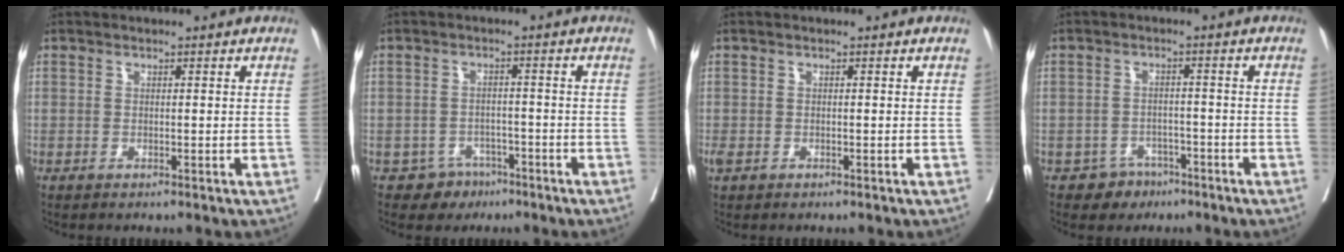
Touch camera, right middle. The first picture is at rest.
{"total": 3.8, "force": [-2.5, 2.9, 0.1], "torque": [0.002, 0.012, -0.031]}
{"total": 1.1, "force": [-0.4, 0.8, 0.6], "torque": [-0.017, 0.000, -0.005]}
{"total": 3.6, "force": [-2.3, 2.7, 0.1], "torque": [0.000, 0.012, -0.030]}